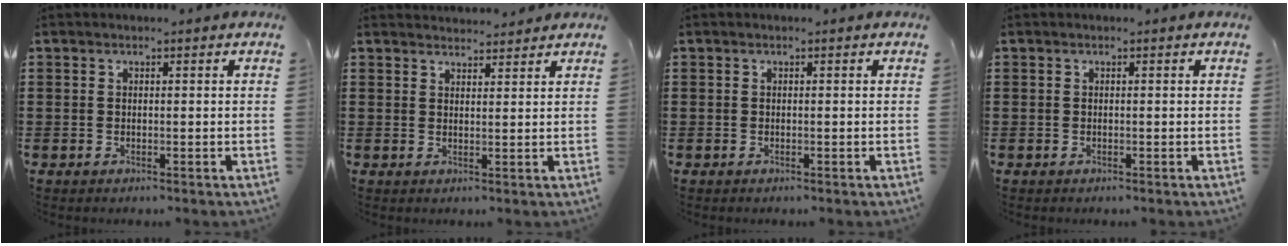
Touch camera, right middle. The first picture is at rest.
{"total": 2.3, "force": [2.3, 0.2, -0.2], "torque": [-0.003, 0.000, 0.045]}
{"total": 0.0}
{"total": 0.0}